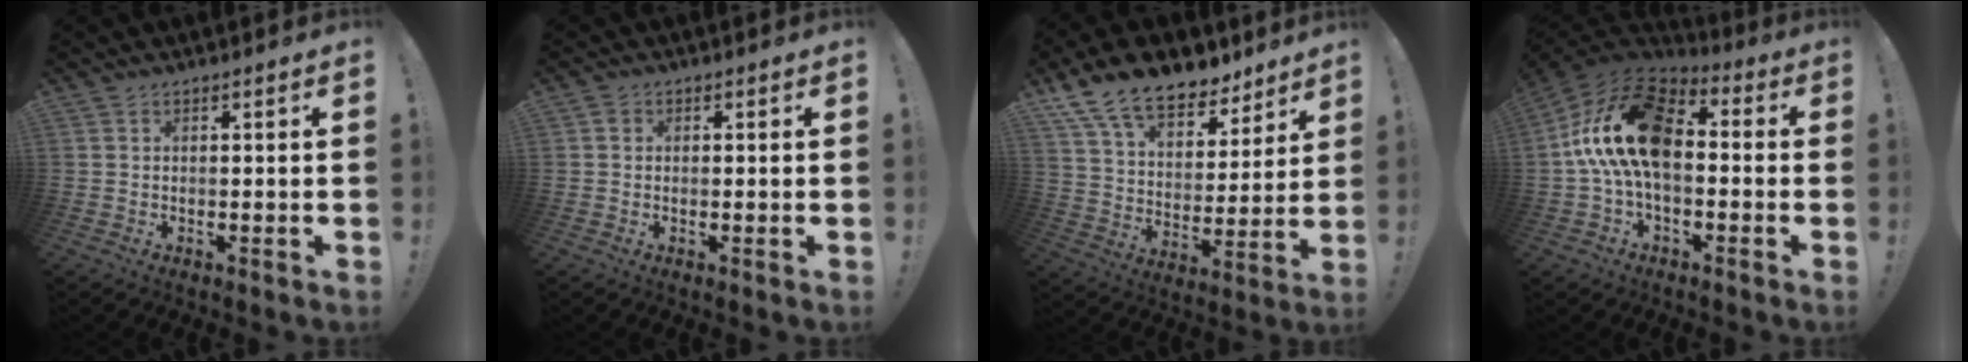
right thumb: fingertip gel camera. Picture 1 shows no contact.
{"total": 1.3, "force": [0.1, 1.2, 0.4], "torque": [-0.001, 0.002, 0.001]}
{"total": 16.5, "force": [12.2, 8.4, 7.1], "torque": [-0.129, -0.084, 0.228]}
{"total": 20.4, "force": [1.9, 11.4, 16.8], "torque": [-0.315, 0.016, 0.039]}